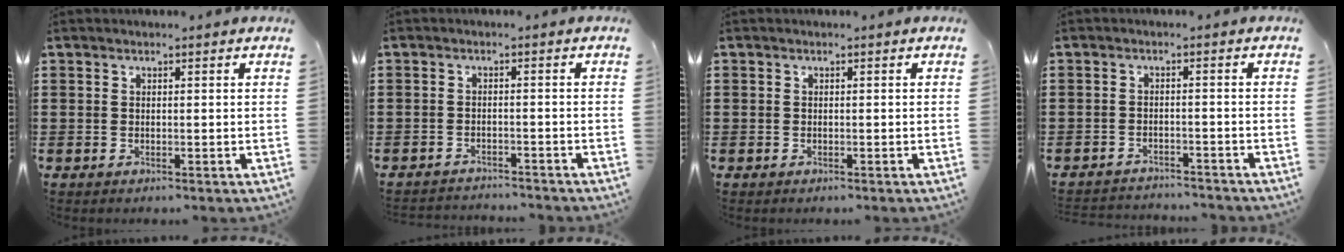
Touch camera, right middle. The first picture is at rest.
{"total": 2.1, "force": [-2.1, 0.2, -0.2], "torque": [-0.003, 0.001, -0.046]}
{"total": 0.6, "force": [-0.2, 0.6, 0.0], "torque": [-0.001, 0.005, -0.006]}
{"total": 2.4, "force": [-2.4, 0.2, -0.1], "torque": [-0.005, 0.000, -0.052]}